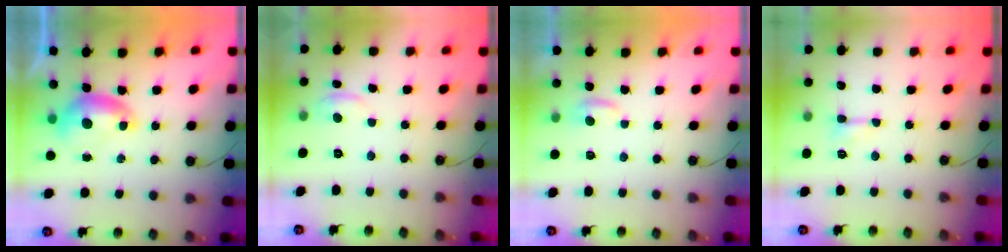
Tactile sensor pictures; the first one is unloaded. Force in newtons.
{"total": 0.9, "press": 0.2, "slide": 0.9}
{"total": 1.9, "press": 1.9, "slide": 0.4}
{"total": 1.7, "press": 1.6, "slide": 0.5}